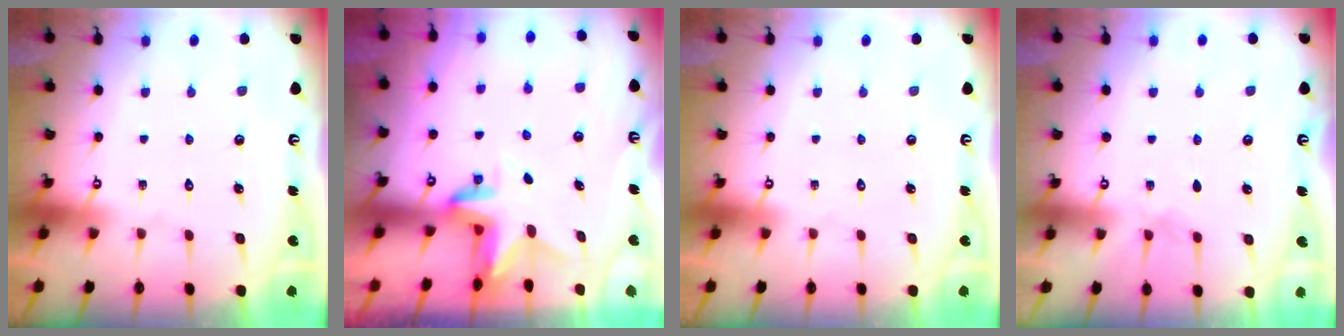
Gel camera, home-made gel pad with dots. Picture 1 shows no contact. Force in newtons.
{"total": 3.1, "press": 3.1, "slide": 0.2}
{"total": 0.0}
{"total": 4.8, "press": 3.9, "slide": 2.7}